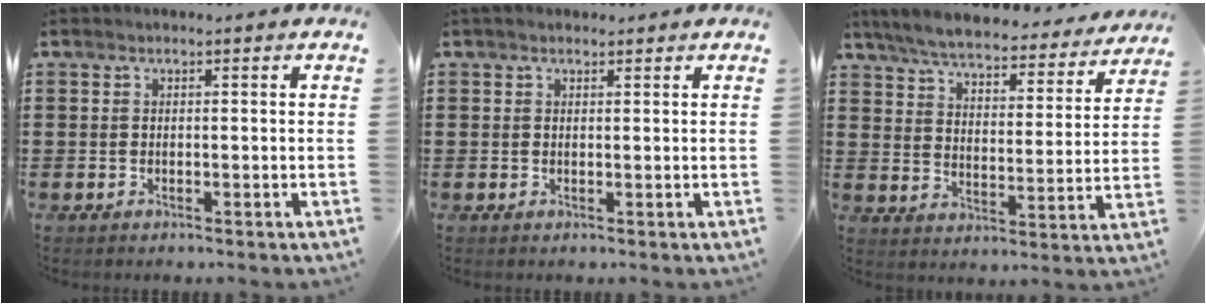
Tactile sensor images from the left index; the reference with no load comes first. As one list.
[{"total": 1.1, "force": [0.8, 0.6, 0.3], "torque": [-0.007, 0.006, 0.016]}, {"total": 6.2, "force": [5.9, 0.4, 1.6], "torque": [-0.059, -0.038, 0.102]}]